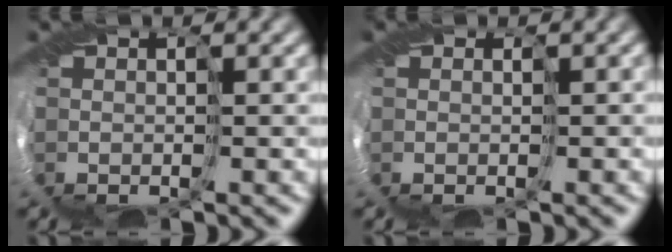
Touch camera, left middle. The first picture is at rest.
{"total": 0.0}